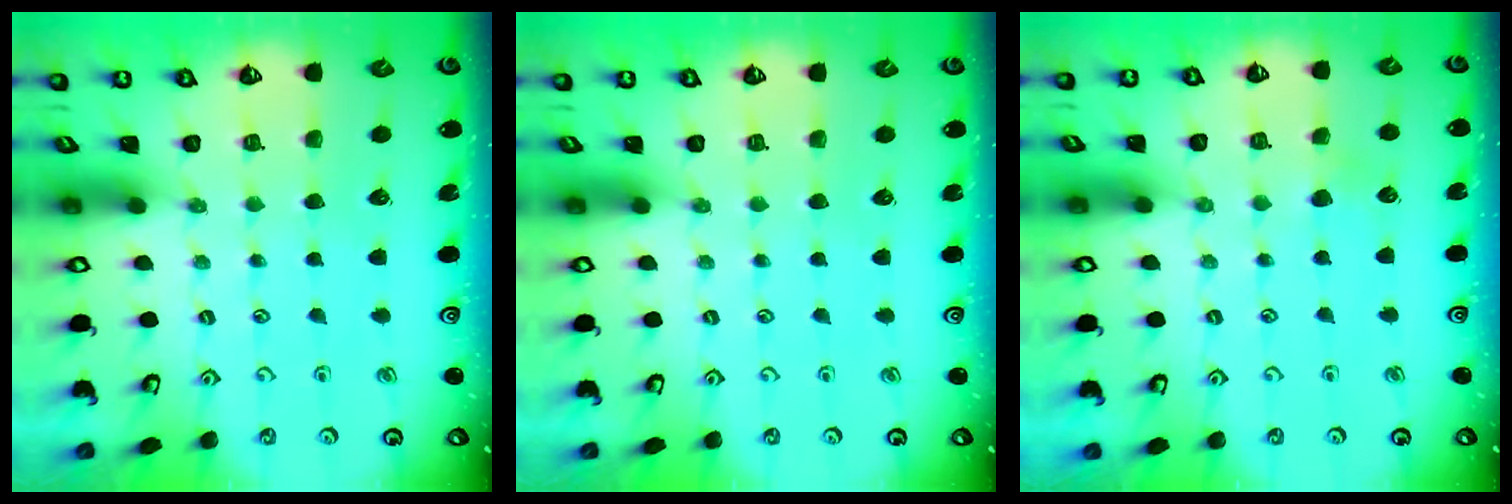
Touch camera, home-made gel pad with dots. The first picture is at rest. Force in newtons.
{"total": 0.0}
{"total": 3.0, "press": 3.0, "slide": 0.2}